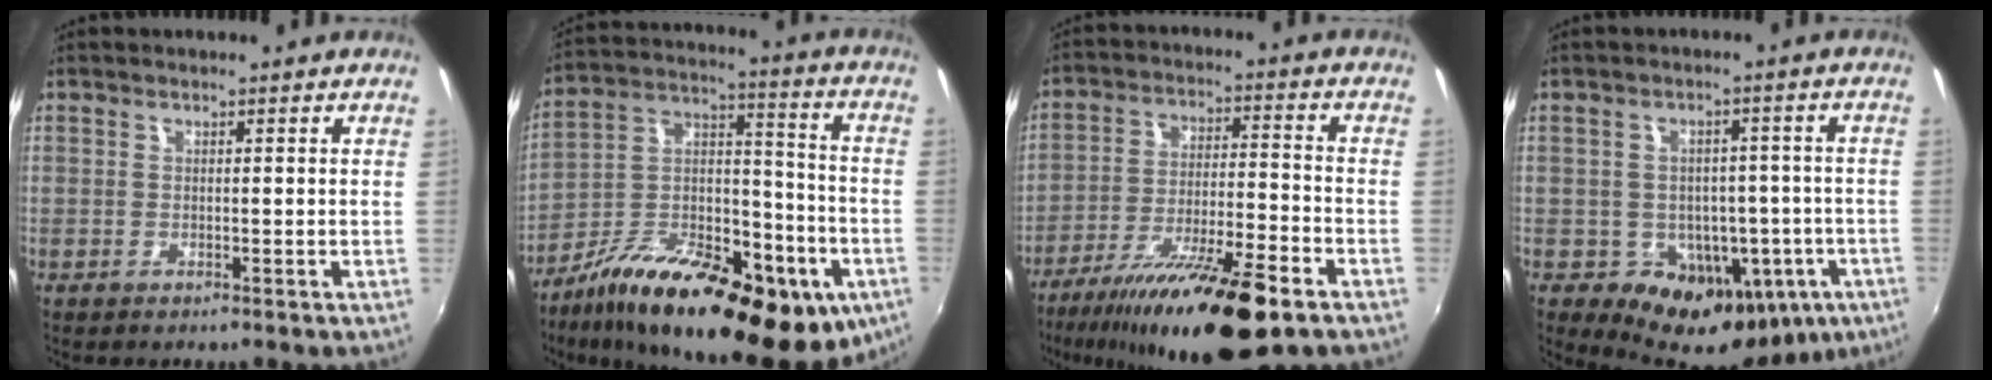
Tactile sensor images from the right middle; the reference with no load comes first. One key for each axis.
{"total": 30.0, "fx": -15.8, "fy": 13.2, "fz": 21.9, "tx": -0.346, "ty": -0.005, "tz": -0.239}
{"total": 19.9, "fx": -14.1, "fy": 3.0, "fz": 13.8, "tx": -0.249, "ty": -0.029, "tz": -0.230}
{"total": 14.6, "fx": -5.8, "fy": 11.5, "fz": 6.8, "tx": -0.122, "ty": 0.011, "tz": -0.053}